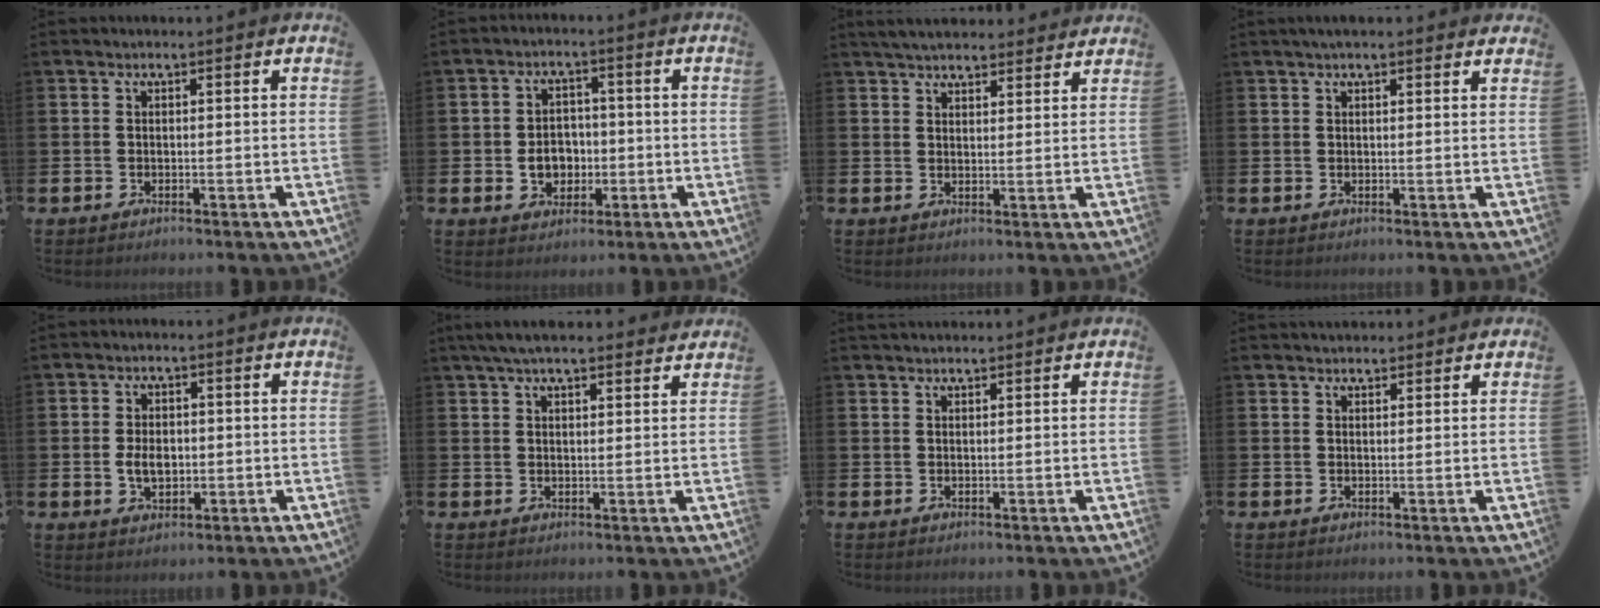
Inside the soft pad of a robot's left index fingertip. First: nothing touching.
{"total": 4.5, "force": [-0.7, 3.9, 2.2], "torque": [-0.032, 0.003, -0.021]}
{"total": 4.3, "force": [4.2, 0.9, 0.6], "torque": [-0.020, -0.015, 0.078]}
{"total": 1.9, "force": [1.7, 0.4, 0.8], "torque": [-0.015, 0.001, 0.030]}
{"total": 3.7, "force": [-0.2, 2.5, 2.7], "torque": [-0.035, 0.001, -0.009]}
{"total": 4.5, "force": [4.0, 0.9, 2.0], "torque": [-0.044, -0.007, 0.073]}
{"total": 1.2, "force": [1.2, 0.2, 0.1], "torque": [0.007, -0.002, 0.020]}
{"total": 1.9, "force": [1.8, 0.7, 0.0], "torque": [0.007, -0.003, 0.032]}